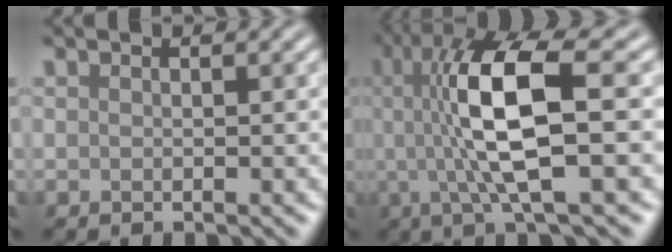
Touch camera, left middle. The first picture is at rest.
{"total": 9.8, "force": [0.9, 2.5, 9.4], "torque": [-0.170, 0.006, 0.020]}